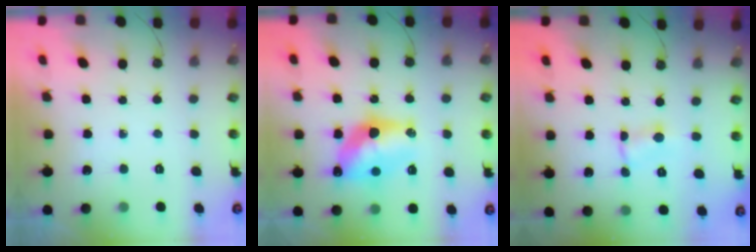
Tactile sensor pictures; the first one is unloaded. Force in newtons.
{"total": 13.3, "press": 13.3, "slide": 0.8}
{"total": 1.9, "press": 1.9, "slide": 0.2}